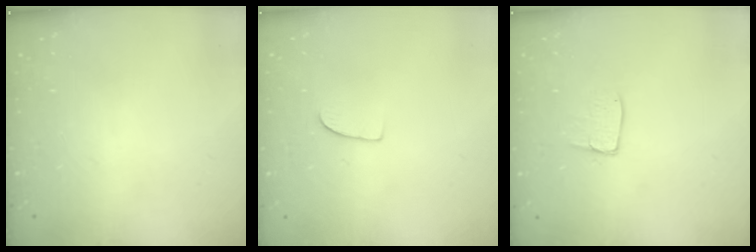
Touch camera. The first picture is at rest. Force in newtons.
{"total": 5.4, "press": 5.4, "slide": 0.3}
{"total": 5.3, "press": 5.3, "slide": 0.4}